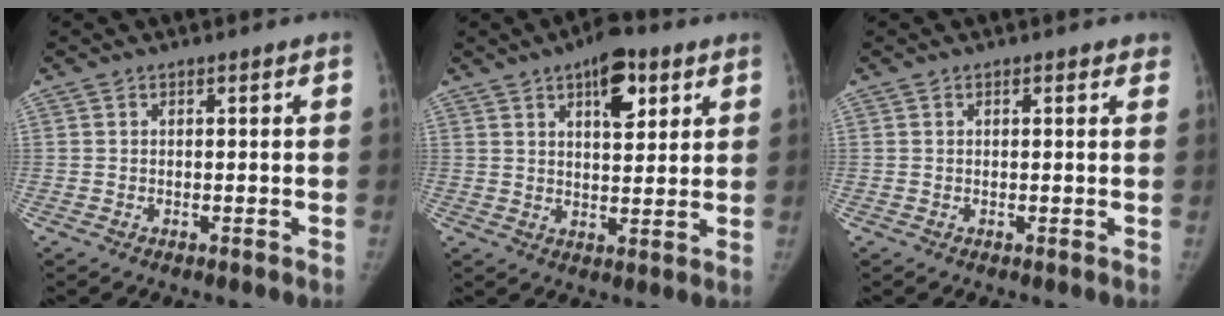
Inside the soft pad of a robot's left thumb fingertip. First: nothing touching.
{"total": 9.3, "force": [4.7, 4.2, 6.9], "torque": [-0.076, -0.019, 0.068]}
{"total": 1.9, "force": [1.4, 0.7, 1.0], "torque": [0.001, 0.001, 0.013]}